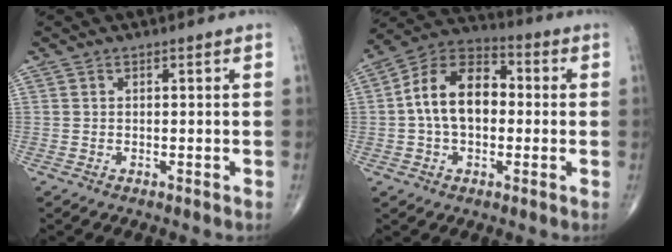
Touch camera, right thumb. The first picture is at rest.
{"total": 13.9, "force": [0.3, 9.1, 10.6], "torque": [-0.167, 0.033, -0.008]}